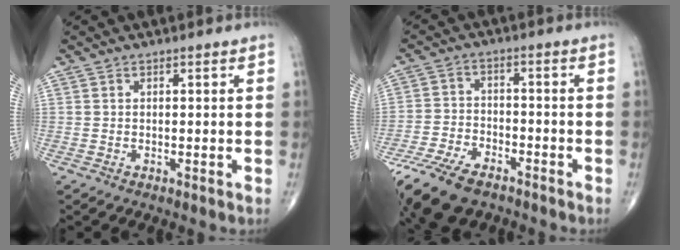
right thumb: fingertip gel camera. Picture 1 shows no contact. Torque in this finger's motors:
{"motor_torque": [1.92, 0.42, 0.65, -1.23, 0.13]}